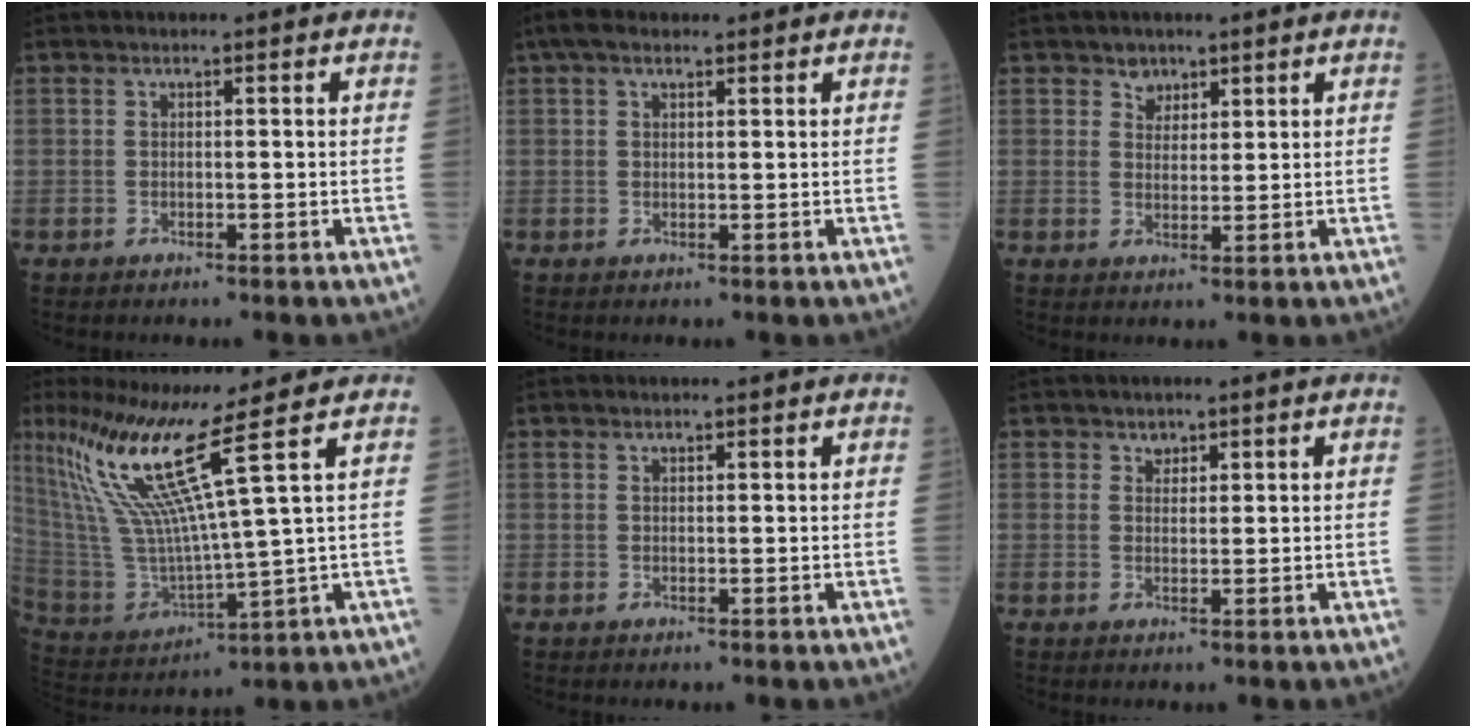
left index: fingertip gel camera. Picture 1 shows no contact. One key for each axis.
{"total": 4.2, "fx": 3.0, "fy": 1.7, "fz": 2.5, "tx": -0.056, "ty": 0.032, "tz": 0.057}
{"total": 2.5, "fx": 1.8, "fy": 1.7, "fz": 0.5, "tx": -0.008, "ty": 0.000, "tz": 0.029}
{"total": 14.2, "fx": 7.9, "fy": -2.4, "fz": 11.5, "tx": -0.230, "ty": -0.015, "tz": 0.156}
{"total": 1.2, "fx": 1.1, "fy": 0.3, "fz": 0.5, "tx": -0.012, "ty": 0.009, "tz": 0.019}
{"total": 1.4, "fx": 1.0, "fy": 1.0, "fz": 0.2, "tx": -0.003, "ty": -0.003, "tz": 0.016}